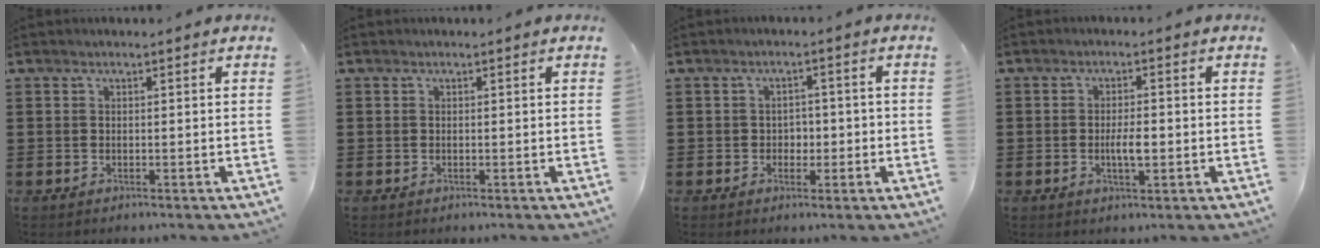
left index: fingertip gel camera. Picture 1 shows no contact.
{"total": 0.0}
{"total": 2.3, "force": [-0.5, 2.0, 1.1], "torque": [-0.020, 0.002, -0.016]}
{"total": 3.6, "force": [-0.5, 1.2, 3.4], "torque": [-0.061, 0.002, -0.010]}